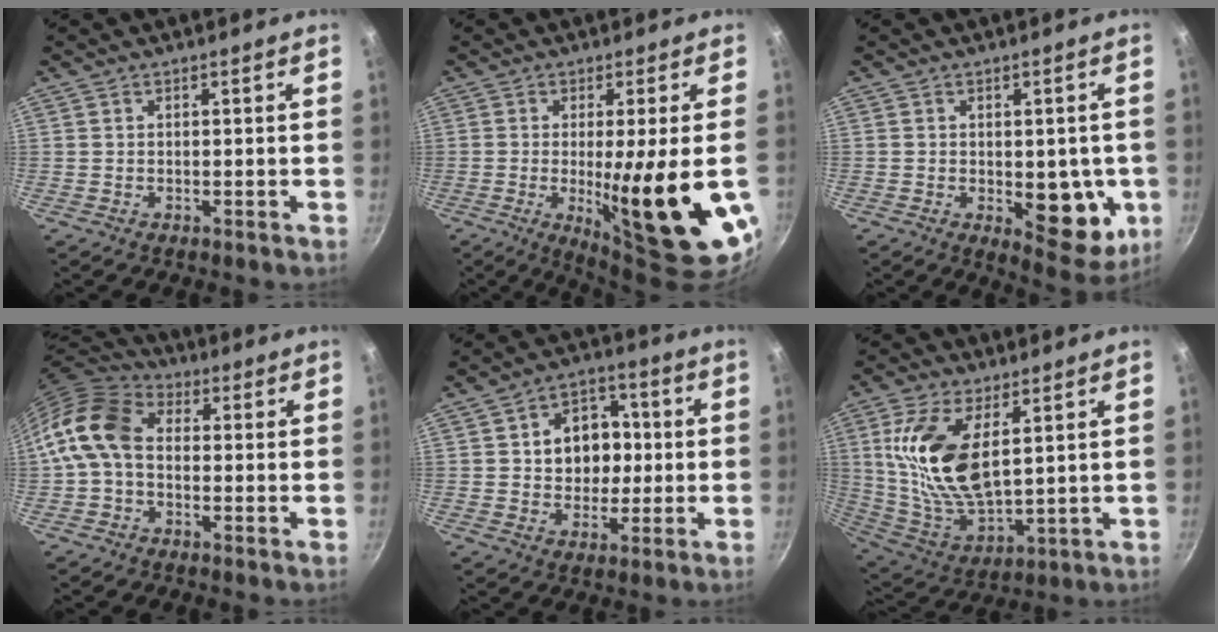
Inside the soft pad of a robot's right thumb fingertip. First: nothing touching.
{"total": 18.5, "force": [-3.4, 2.8, 17.9], "torque": [-0.246, -0.018, -0.037]}
{"total": 11.7, "force": [-1.9, 6.1, 9.8], "torque": [-0.066, -0.011, -0.017]}
{"total": 12.0, "force": [-0.3, 8.6, 8.3], "torque": [-0.143, 0.034, -0.029]}
{"total": 11.4, "force": [1.1, 9.2, 6.8], "torque": [-0.059, 0.012, 0.013]}
{"total": 17.4, "force": [4.7, 8.4, 14.5], "torque": [-0.282, -0.031, 0.101]}